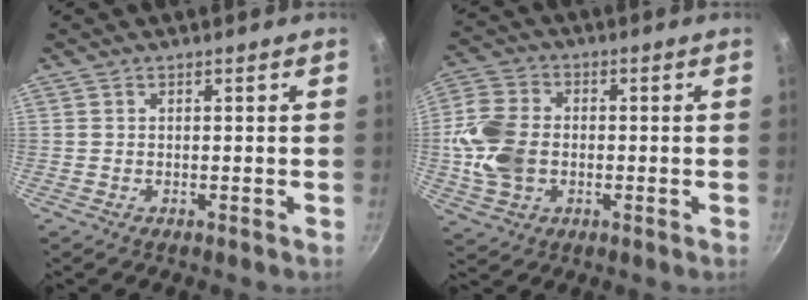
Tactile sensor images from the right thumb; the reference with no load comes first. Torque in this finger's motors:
{"motor_torque": [1.06, 2.52, 1.30, -0.30, 0.15]}